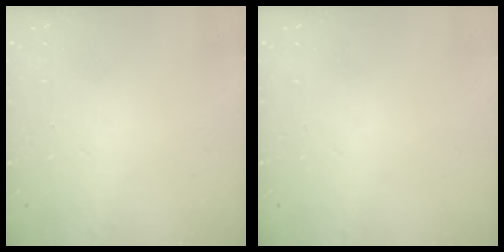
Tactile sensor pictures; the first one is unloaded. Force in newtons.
{"total": 0.0}